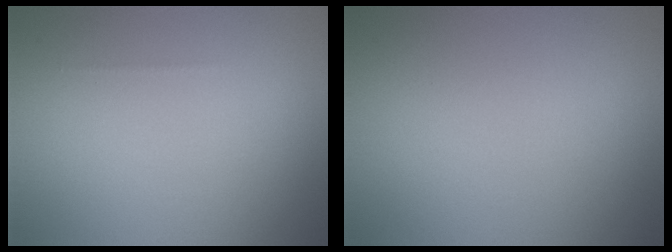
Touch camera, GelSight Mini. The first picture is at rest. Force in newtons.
{"total": 0.0}